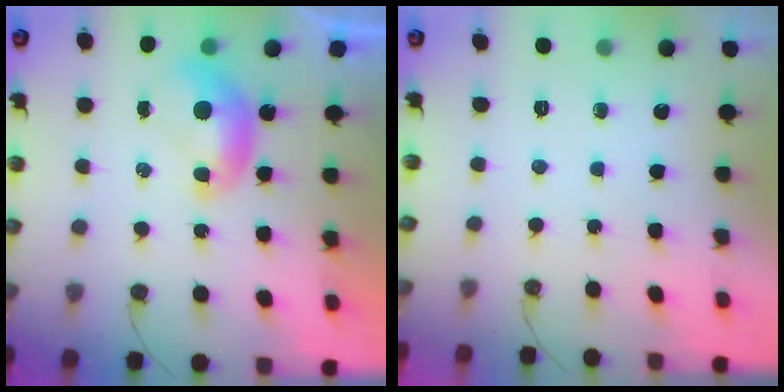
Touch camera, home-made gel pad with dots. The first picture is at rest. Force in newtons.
{"total": 0.0}